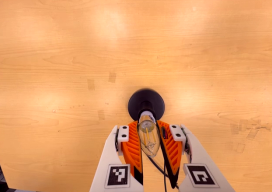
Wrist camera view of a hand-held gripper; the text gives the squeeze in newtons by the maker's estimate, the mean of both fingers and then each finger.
{"total": 19.1, "left": 20.9, "right": 17.3}